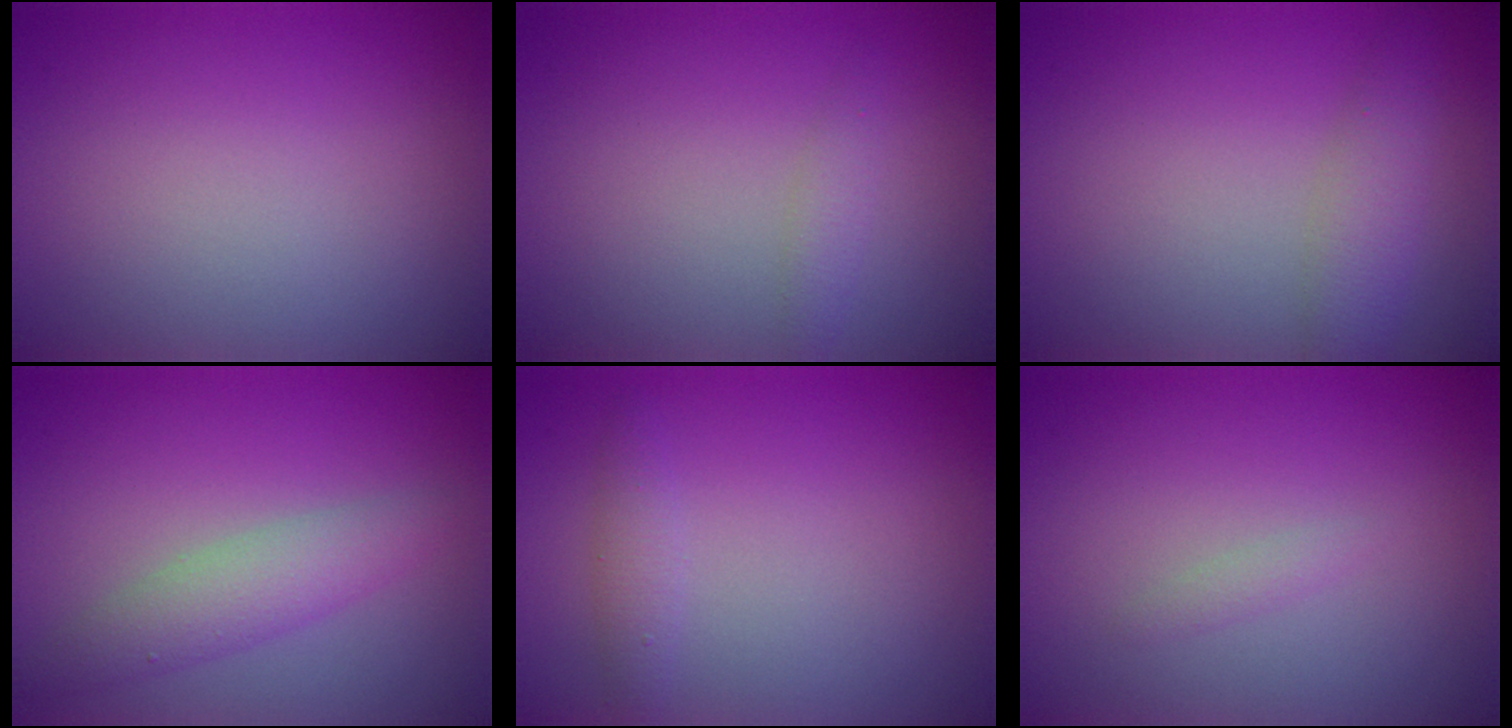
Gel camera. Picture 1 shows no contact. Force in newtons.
{"total": 1.3, "press": 1.3, "slide": 0.0}
{"total": 2.8, "press": 2.8, "slide": 0.1}
{"total": 3.2, "press": 3.2, "slide": 0.1}
{"total": 1.4, "press": 1.4, "slide": 0.1}
{"total": 0.7, "press": 0.7, "slide": 0.0}